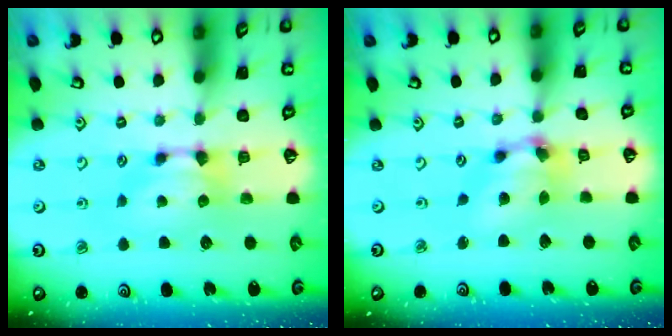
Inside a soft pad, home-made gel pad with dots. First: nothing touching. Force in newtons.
{"total": 6.7, "press": 6.3, "slide": 2.2}